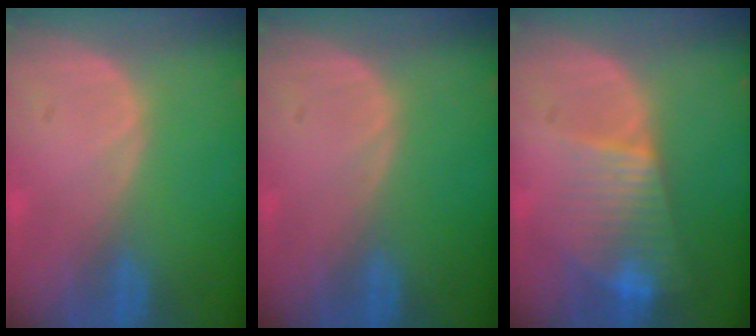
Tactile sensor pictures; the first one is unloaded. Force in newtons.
{"total": 0.0}
{"total": 7.9, "press": 6.7, "slide": 4.3}